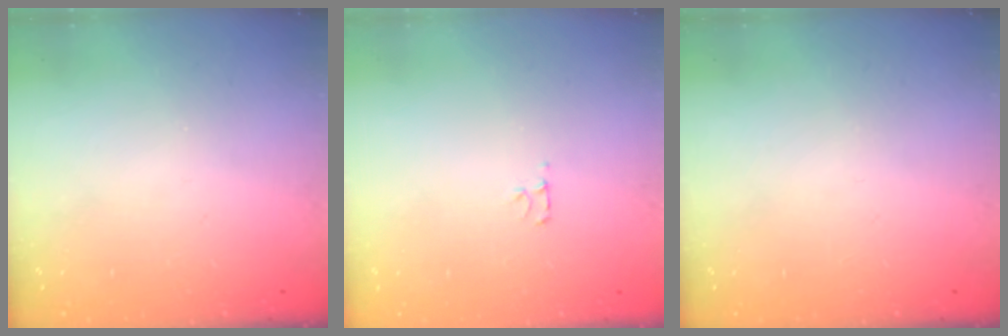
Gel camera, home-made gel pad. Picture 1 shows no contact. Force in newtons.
{"total": 2.7, "press": 2.7, "slide": 0.3}
{"total": 0.0}